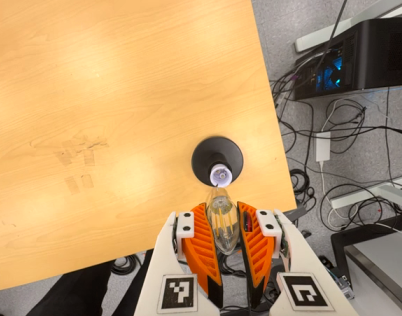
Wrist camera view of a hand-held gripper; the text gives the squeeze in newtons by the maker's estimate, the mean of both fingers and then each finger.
{"total": 19.4, "left": 23.9, "right": 14.9}